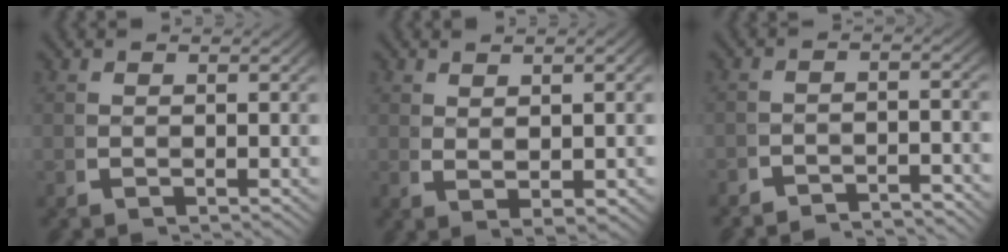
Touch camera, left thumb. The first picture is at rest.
{"total": 2.7, "force": [0.8, 0.9, 2.4], "torque": [-0.033, 0.002, 0.017]}
{"total": 4.1, "force": [-4.1, 0.5, 0.4], "torque": [0.009, -0.007, -0.075]}